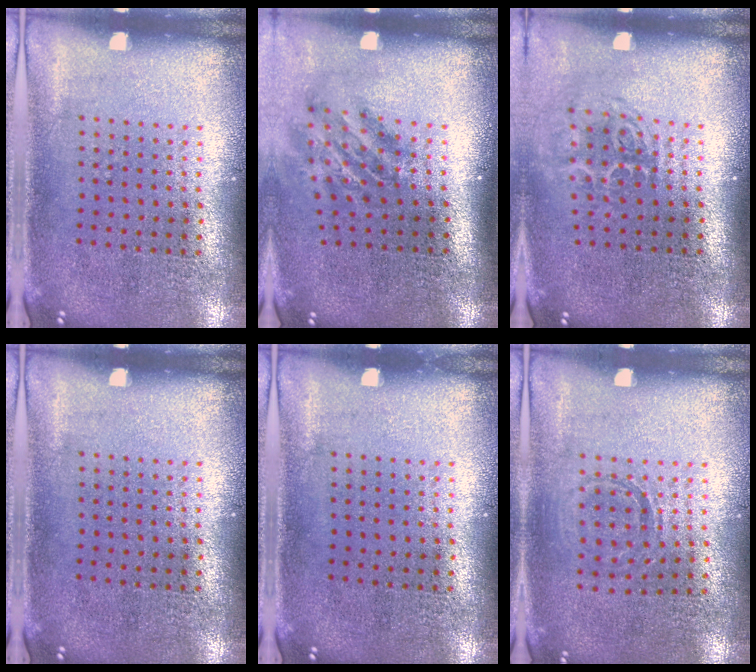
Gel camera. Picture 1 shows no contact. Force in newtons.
{"total": 1.9, "press": 1.2, "slide": 1.4}
{"total": 1.8, "press": 1.2, "slide": 1.3}
{"total": 0.0}
{"total": 0.0}
{"total": 0.8, "press": 0.8, "slide": 0.2}